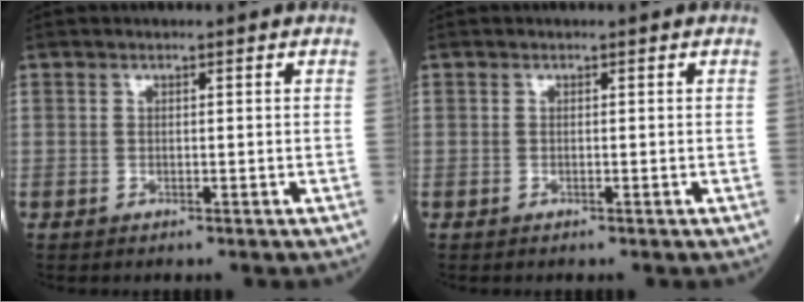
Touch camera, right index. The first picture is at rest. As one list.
[{"total": 0.0}]